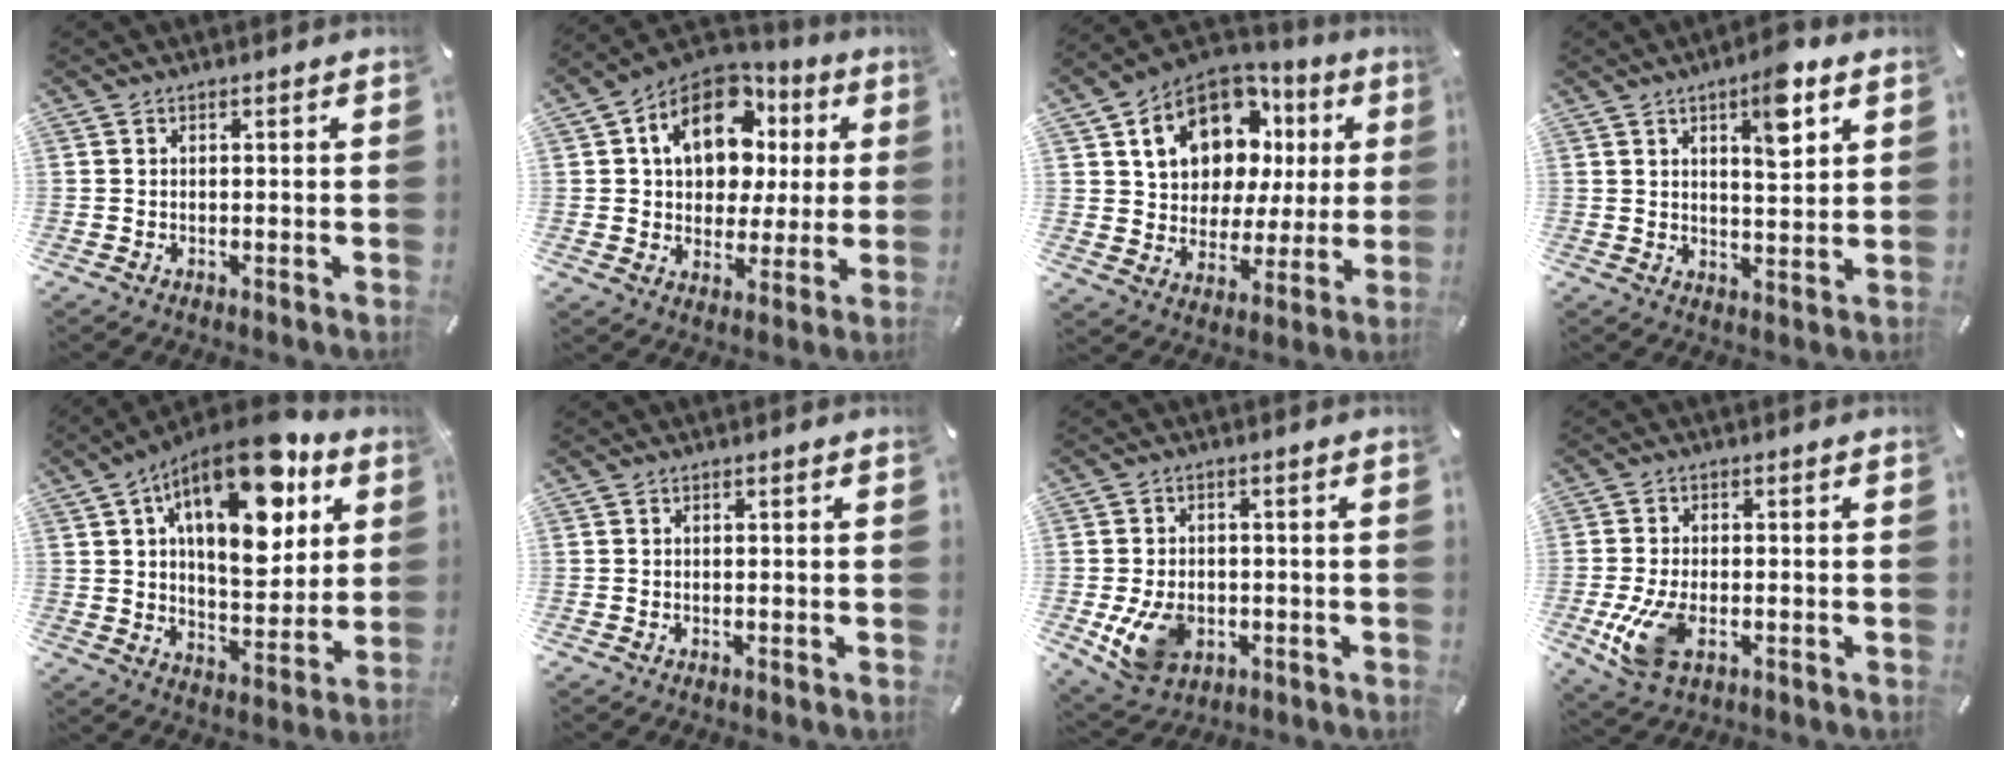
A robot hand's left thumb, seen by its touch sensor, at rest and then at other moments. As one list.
[{"total": 15.4, "force": [5.8, 11.3, 8.6], "torque": [-0.144, -0.015, 0.108]}, {"total": 15.0, "force": [7.2, 11.2, 6.9], "torque": [-0.126, -0.039, 0.135]}, {"total": 9.0, "force": [5.2, 3.0, 6.7], "torque": [-0.086, -0.030, 0.079]}, {"total": 21.6, "force": [10.4, 10.8, 15.5], "torque": [-0.240, -0.049, 0.170]}, {"total": 0.0}, {"total": 9.8, "force": [-2.2, 7.5, 6.0], "torque": [-0.119, 0.005, -0.037]}, {"total": 9.1, "force": [-2.5, 5.1, 7.1], "torque": [-0.156, -0.011, -0.044]}]